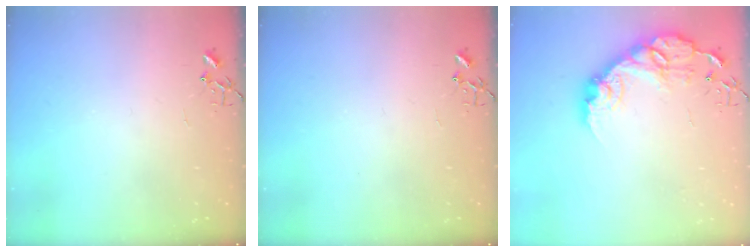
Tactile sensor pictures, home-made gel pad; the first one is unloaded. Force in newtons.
{"total": 0.0}
{"total": 15.8, "press": 15.8, "slide": 0.5}